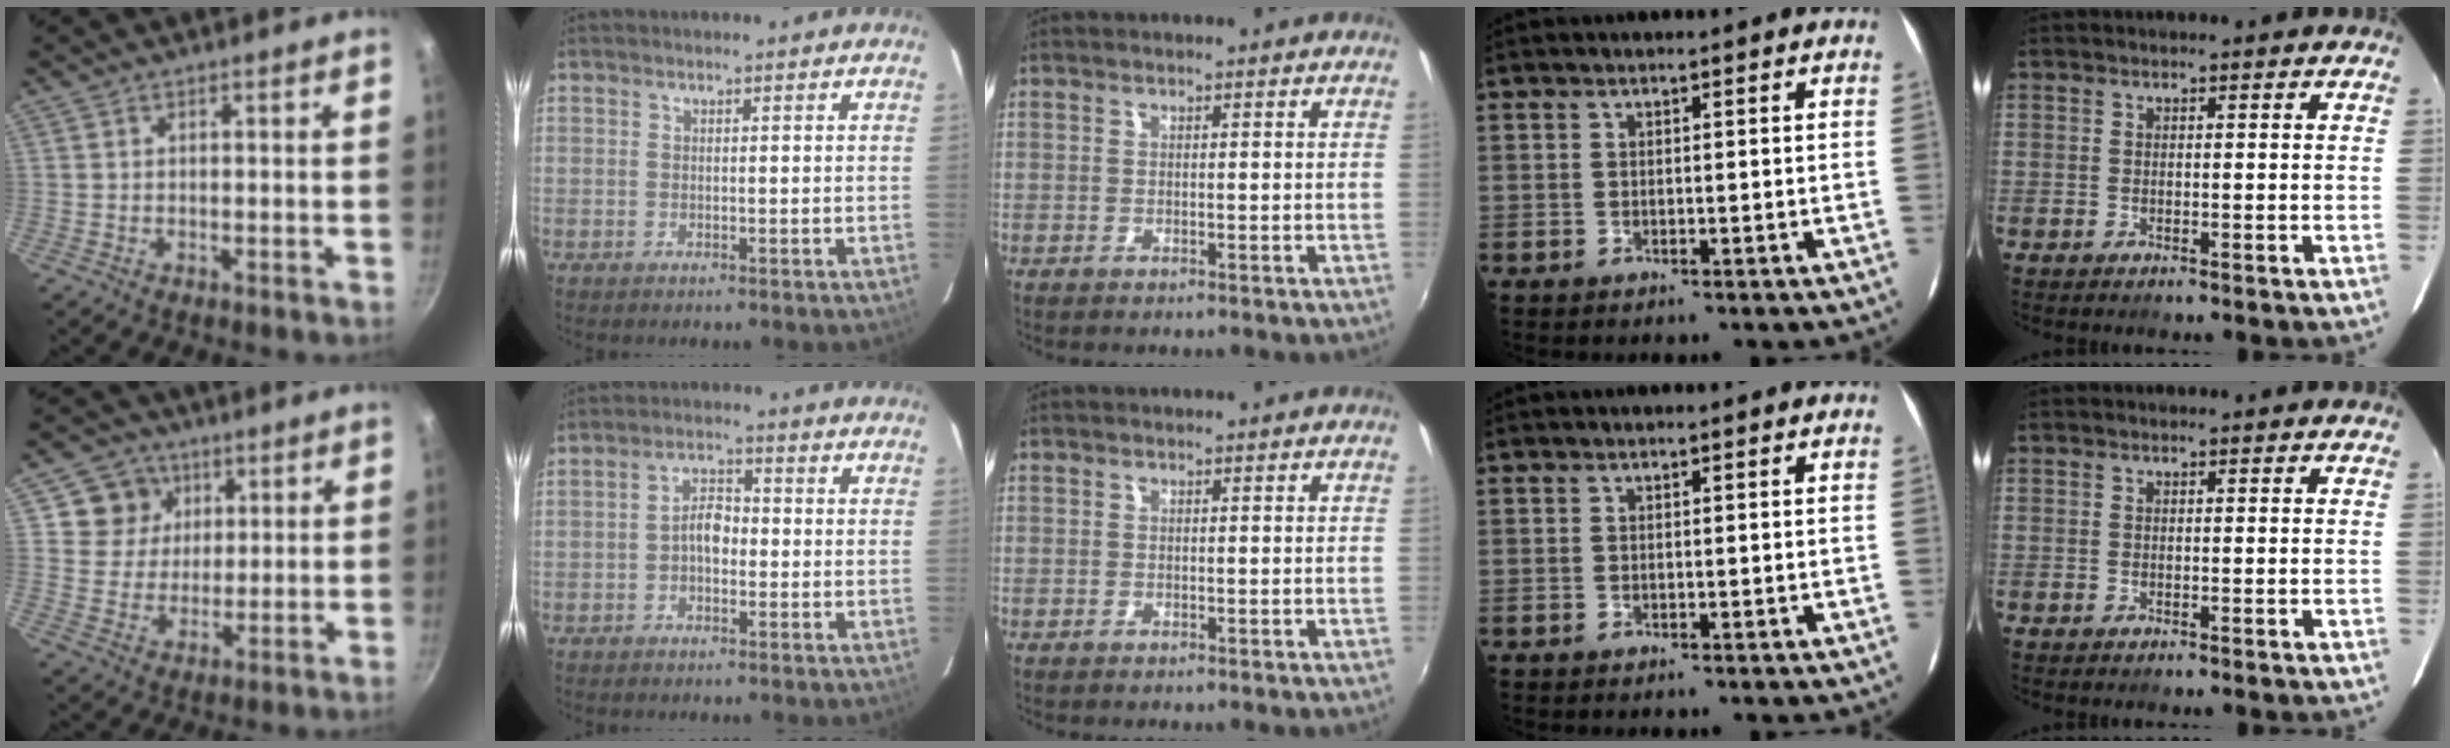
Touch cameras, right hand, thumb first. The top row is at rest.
{"thumb": {"total": 8.4, "force": [3.3, 7.5, 1.9], "torque": [0.006, -0.008, 0.050]}, "index": {"total": 3.9, "force": [-1.0, 2.3, 3.0], "torque": [-0.052, 0.013, -0.016]}}